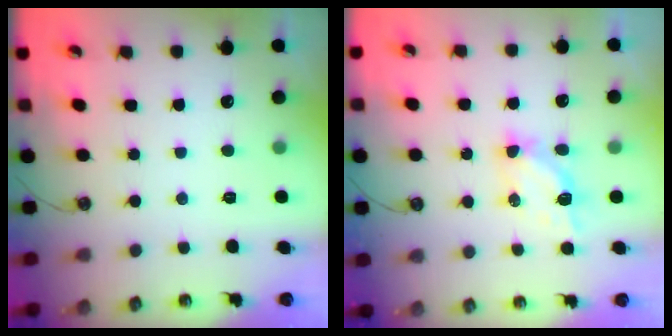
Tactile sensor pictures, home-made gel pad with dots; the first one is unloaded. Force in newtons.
{"total": 5.0, "press": 5.0, "slide": 0.2}